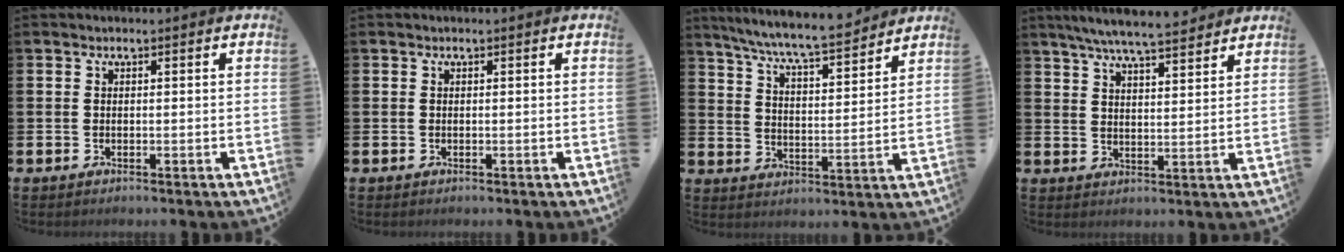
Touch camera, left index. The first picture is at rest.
{"total": 0.0}
{"total": 7.9, "force": [7.4, 0.2, 2.6], "torque": [-0.082, -0.048, 0.132]}
{"total": 6.6, "force": [6.2, 0.4, 2.1], "torque": [-0.056, -0.028, 0.110]}